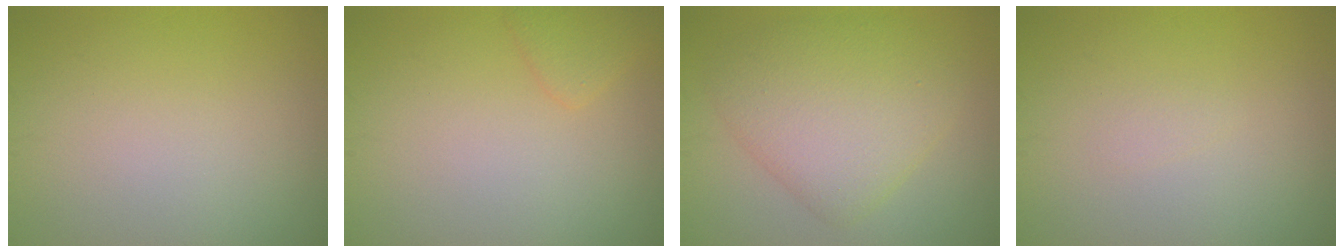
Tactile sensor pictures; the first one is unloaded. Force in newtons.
{"total": 1.5, "press": 1.5, "slide": 0.1}
{"total": 6.0, "press": 6.0, "slide": 0.1}
{"total": 0.5, "press": 0.5, "slide": 0.1}